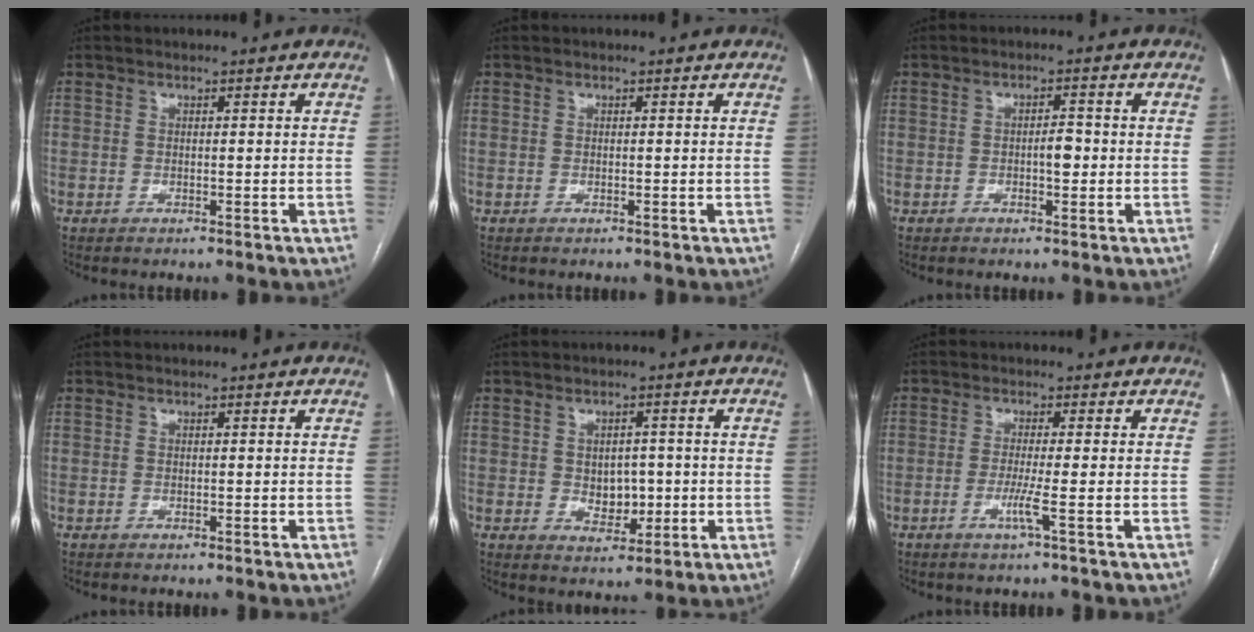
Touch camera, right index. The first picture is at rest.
{"total": 0.0}
{"total": 2.6, "force": [-0.4, 1.0, 2.4], "torque": [-0.036, 0.004, -0.006]}
{"total": 0.0}
{"total": 4.9, "force": [-0.3, 3.5, 3.5], "torque": [-0.041, 0.004, 0.007]}
{"total": 1.4, "force": [-0.6, -0.3, 1.3], "torque": [-0.025, -0.001, -0.013]}